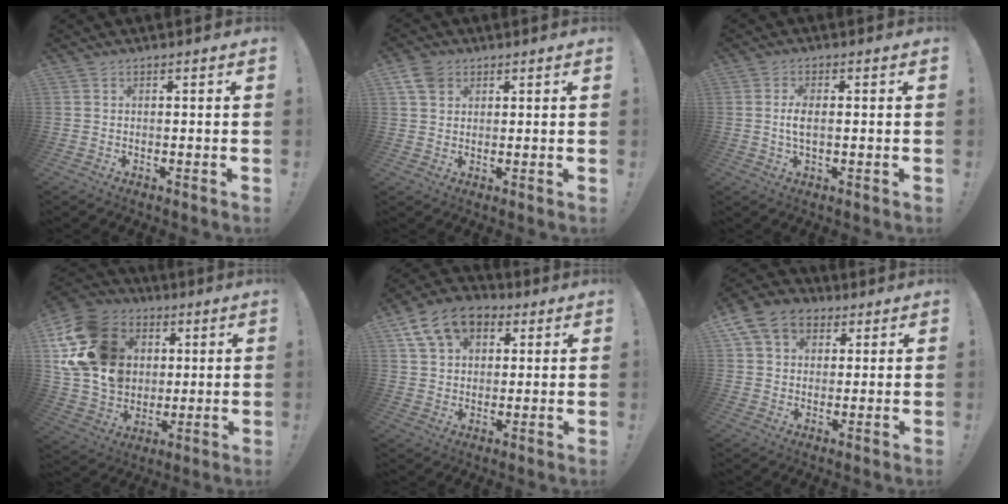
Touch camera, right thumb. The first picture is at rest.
{"total": 5.9, "force": [3.0, 4.2, 2.8], "torque": [-0.048, -0.005, 0.060]}
{"total": 4.2, "force": [-0.2, 1.7, 3.8], "torque": [-0.077, -0.003, -0.009]}
{"total": 21.0, "force": [5.6, 16.8, 11.3], "torque": [-0.214, -0.016, 0.123]}
{"total": 13.6, "force": [6.1, 9.7, 7.3], "torque": [-0.119, -0.018, 0.121]}
{"total": 11.9, "force": [5.1, 9.1, 5.7], "torque": [-0.097, -0.008, 0.105]}